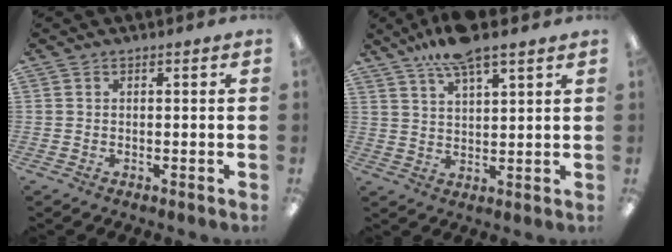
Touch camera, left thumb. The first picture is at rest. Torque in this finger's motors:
{"motor_torque": [2.34, 0.72, 1.41, -1.37, 0.24]}